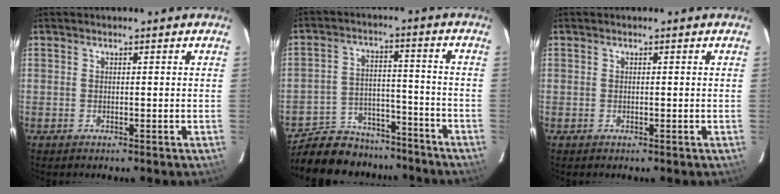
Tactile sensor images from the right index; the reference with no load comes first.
{"total": 17.5, "force": [-15.2, 7.4, 4.6], "torque": [-0.116, 0.032, -0.214]}
{"total": 0.0}